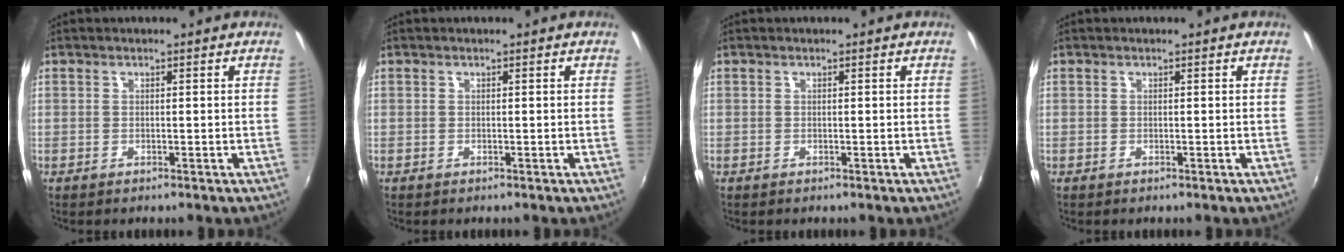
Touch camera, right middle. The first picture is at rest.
{"total": 0.0}
{"total": 0.0}
{"total": 0.0}